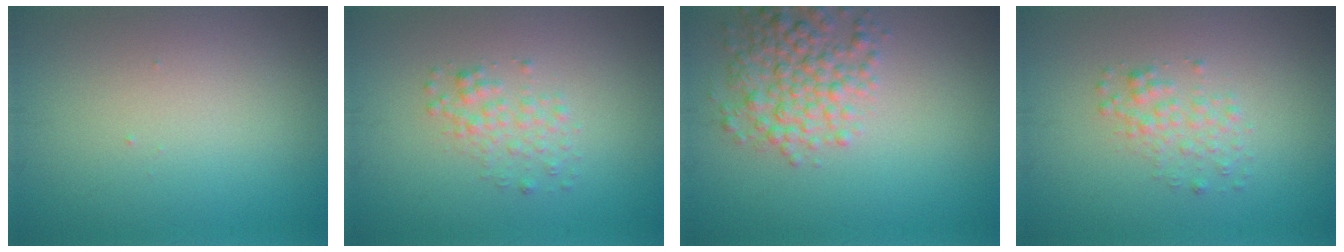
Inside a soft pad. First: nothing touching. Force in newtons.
{"total": 1.8, "press": 1.8, "slide": 0.1}
{"total": 4.7, "press": 4.7, "slide": 0.1}
{"total": 1.8, "press": 1.8, "slide": 0.1}